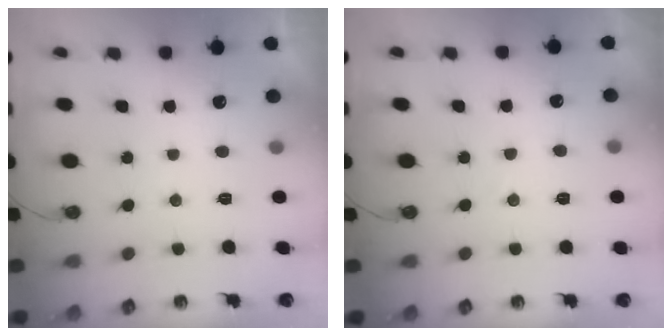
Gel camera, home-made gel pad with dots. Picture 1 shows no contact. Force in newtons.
{"total": 3.2, "press": 3.2, "slide": 0.5}